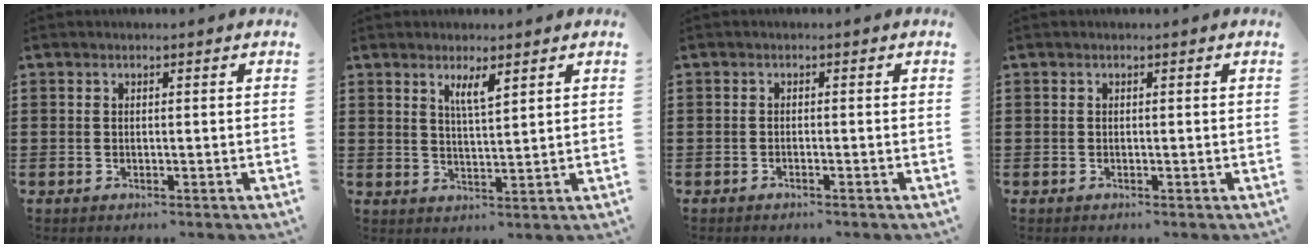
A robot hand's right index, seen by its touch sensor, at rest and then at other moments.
{"total": 3.6, "force": [2.2, 0.7, 2.8], "torque": [-0.059, 0.003, 0.037]}
{"total": 0.6, "force": [-0.5, -0.1, 0.2], "torque": [-0.006, -0.004, -0.010]}
{"total": 0.0}